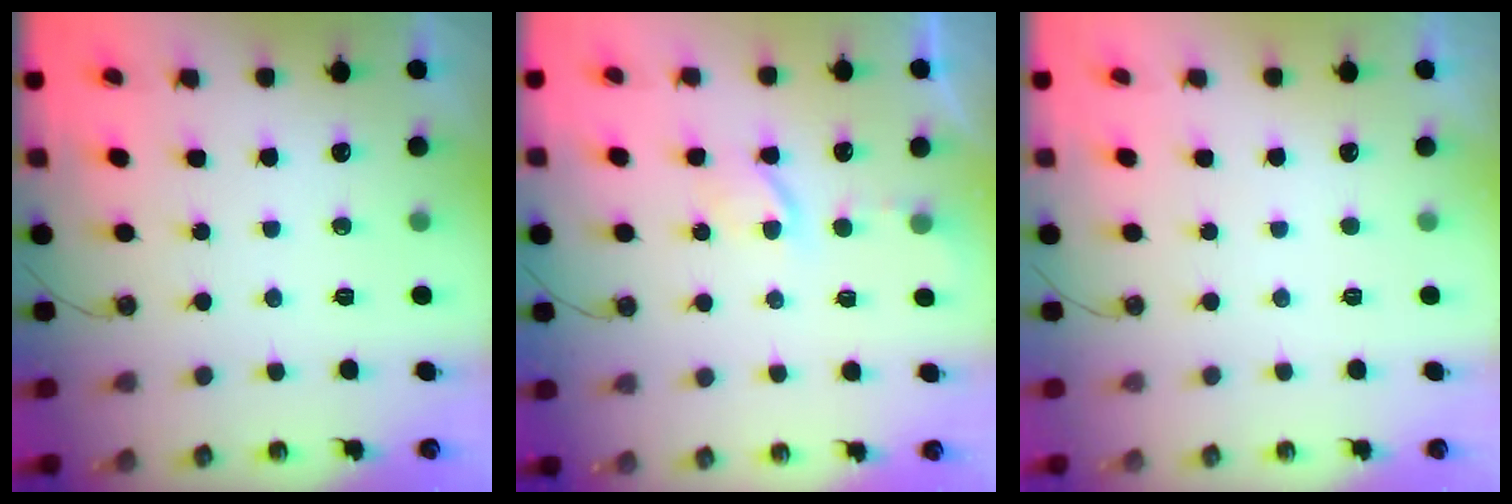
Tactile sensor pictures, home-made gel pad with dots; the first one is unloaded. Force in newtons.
{"total": 3.6, "press": 3.6, "slide": 0.5}
{"total": 0.0}